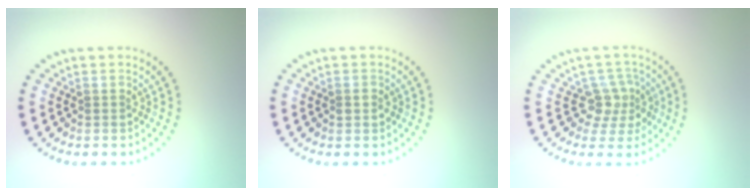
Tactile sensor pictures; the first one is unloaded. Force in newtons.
{"total": 1.1, "press": 1.1, "slide": 0.1}
{"total": 2.9, "press": 2.3, "slide": 1.8}